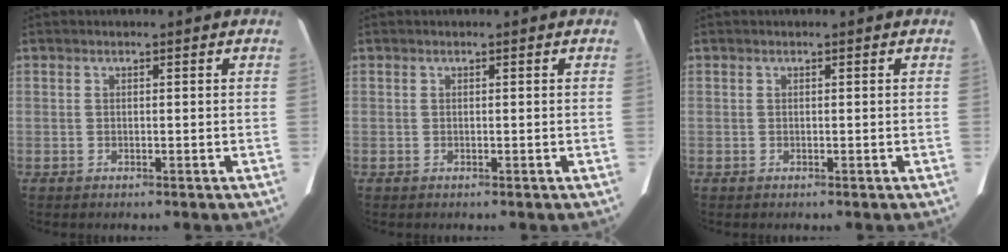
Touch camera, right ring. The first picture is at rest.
{"total": 0.0}
{"total": 0.0}